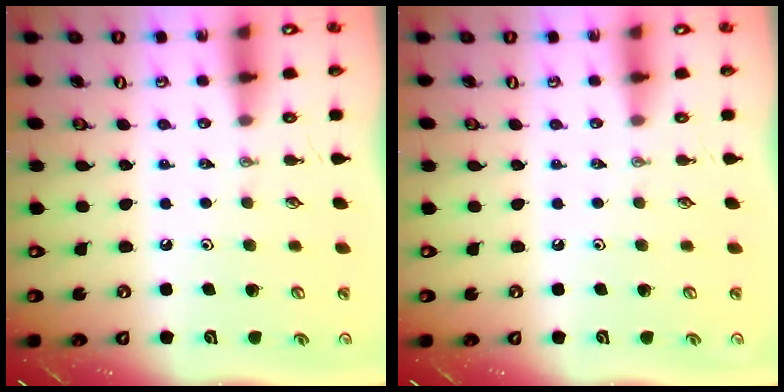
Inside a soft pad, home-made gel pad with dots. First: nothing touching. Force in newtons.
{"total": 0.0}